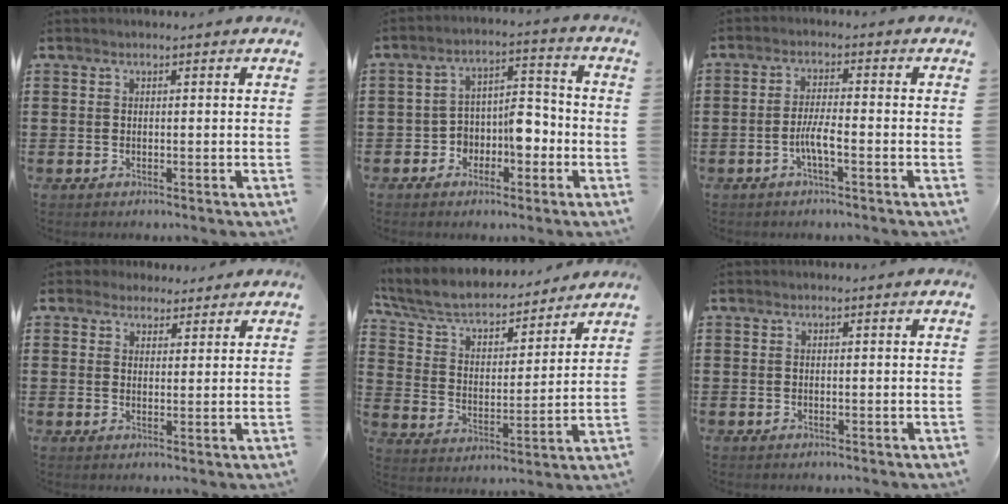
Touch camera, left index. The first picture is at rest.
{"total": 6.0, "force": [-2.9, 3.9, 3.5], "torque": [-0.064, 0.018, -0.054]}
{"total": 3.8, "force": [-1.5, 0.5, 3.5], "torque": [-0.074, -0.003, -0.032]}
{"total": 3.3, "force": [2.8, 1.7, 0.1], "torque": [-0.006, 0.001, 0.052]}
{"total": 5.9, "force": [5.1, 1.8, 2.4], "torque": [-0.071, -0.034, 0.083]}
{"total": 0.0}